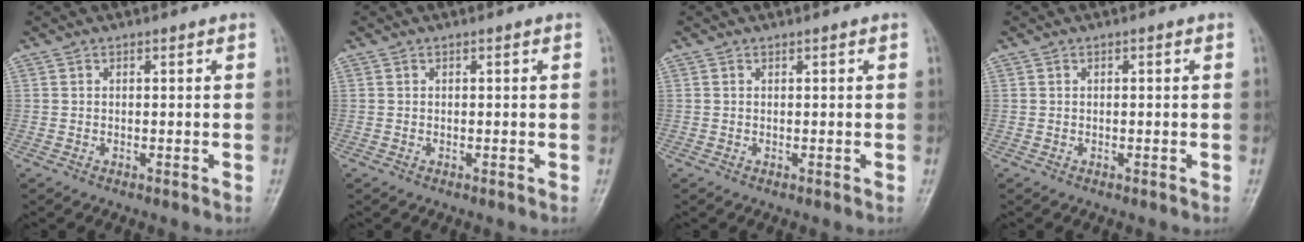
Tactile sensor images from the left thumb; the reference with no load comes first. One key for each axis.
{"total": 0.0}
{"total": 0.0}
{"total": 0.0}